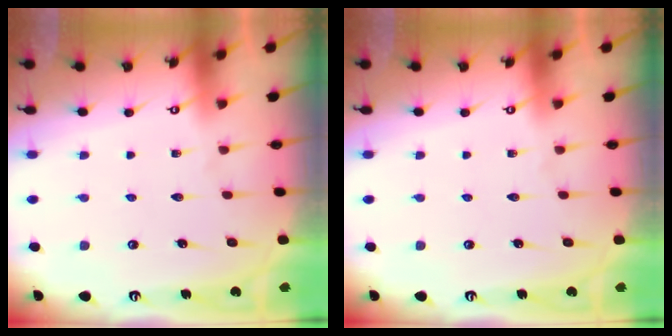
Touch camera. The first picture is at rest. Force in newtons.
{"total": 0.0}